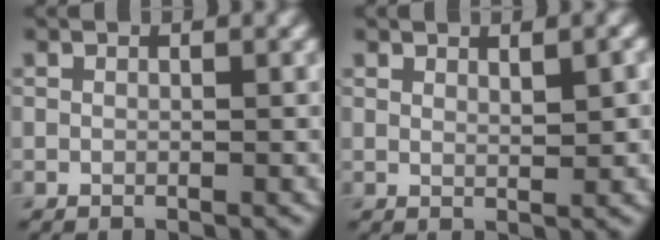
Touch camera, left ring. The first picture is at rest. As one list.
[{"total": 1.7, "force": [1.0, 0.4, 1.4], "torque": [-0.021, -0.001, 0.018]}]